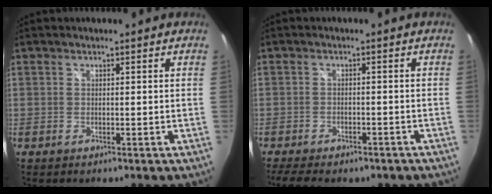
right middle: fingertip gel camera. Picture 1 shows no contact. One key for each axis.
{"total": 9.9, "fx": -7.8, "fy": 3.7, "fz": 4.8, "tx": -0.108, "ty": -0.025, "tz": -0.110}